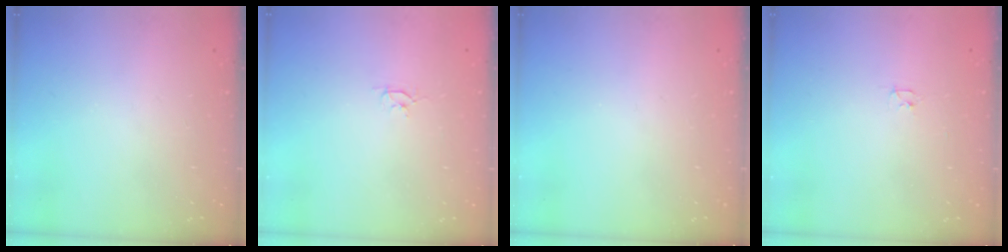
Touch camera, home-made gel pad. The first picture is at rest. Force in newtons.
{"total": 2.6, "press": 2.6, "slide": 0.3}
{"total": 0.0}
{"total": 2.4, "press": 2.3, "slide": 0.4}